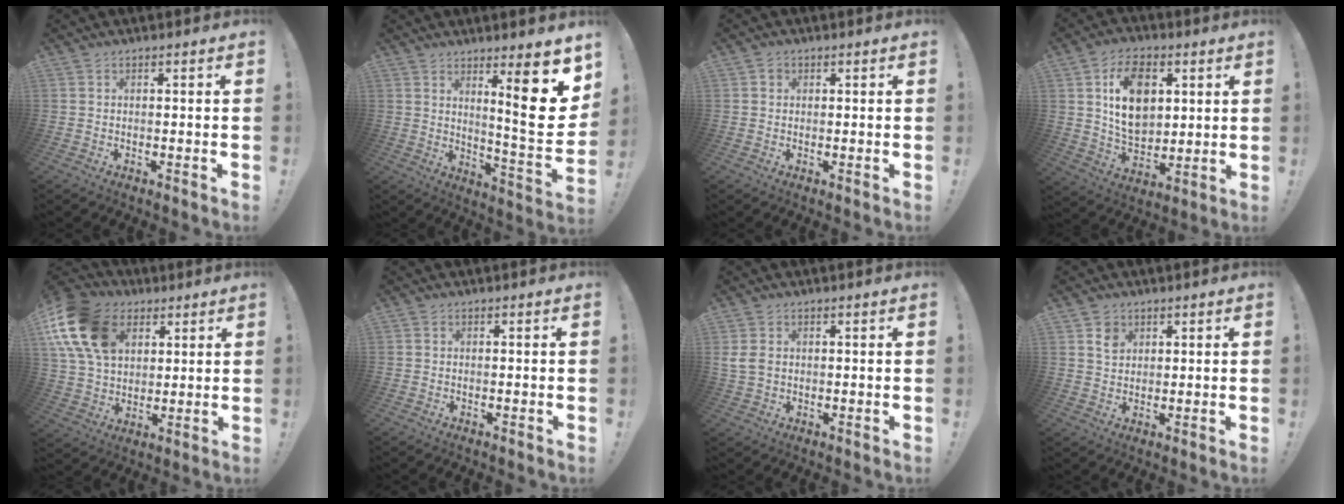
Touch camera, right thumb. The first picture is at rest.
{"total": 16.1, "force": [7.3, 2.2, 14.1], "torque": [-0.184, -0.069, 0.103]}
{"total": 1.2, "force": [0.5, 1.1, 0.2], "torque": [-0.003, 0.001, 0.009]}
{"total": 14.9, "force": [4.6, 10.3, 9.7], "torque": [-0.154, -0.008, 0.084]}
{"total": 19.3, "force": [7.5, 13.9, 11.1], "torque": [-0.199, -0.020, 0.146]}
{"total": 0.0}
{"total": 4.2, "force": [1.0, 3.1, 2.6], "torque": [-0.052, 0.002, 0.022]}
{"total": 4.2, "force": [2.4, 3.2, 1.0], "torque": [0.002, -0.016, 0.041]}